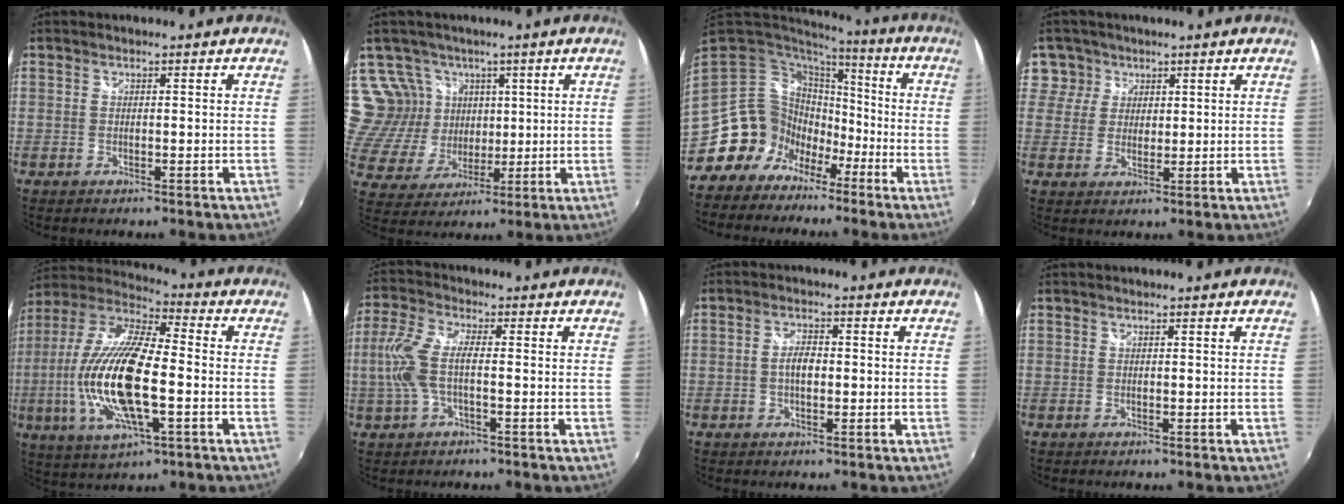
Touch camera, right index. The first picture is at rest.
{"total": 11.6, "force": [5.9, 9.3, 3.7], "torque": [-0.090, 0.006, 0.131]}
{"total": 14.2, "force": [-7.4, 11.6, 3.7], "torque": [-0.095, 0.025, -0.128]}
{"total": 5.2, "force": [2.3, 4.6, 0.1], "torque": [0.020, 0.014, 0.036]}
{"total": 21.0, "force": [-3.8, 6.7, 19.5], "torque": [-0.397, -0.013, -0.077]}
{"total": 7.8, "force": [-1.0, 2.5, 7.3], "torque": [-0.167, 0.003, -0.018]}
{"total": 3.2, "force": [-0.3, 1.5, 2.8], "torque": [-0.054, 0.006, -0.006]}
{"total": 0.0}